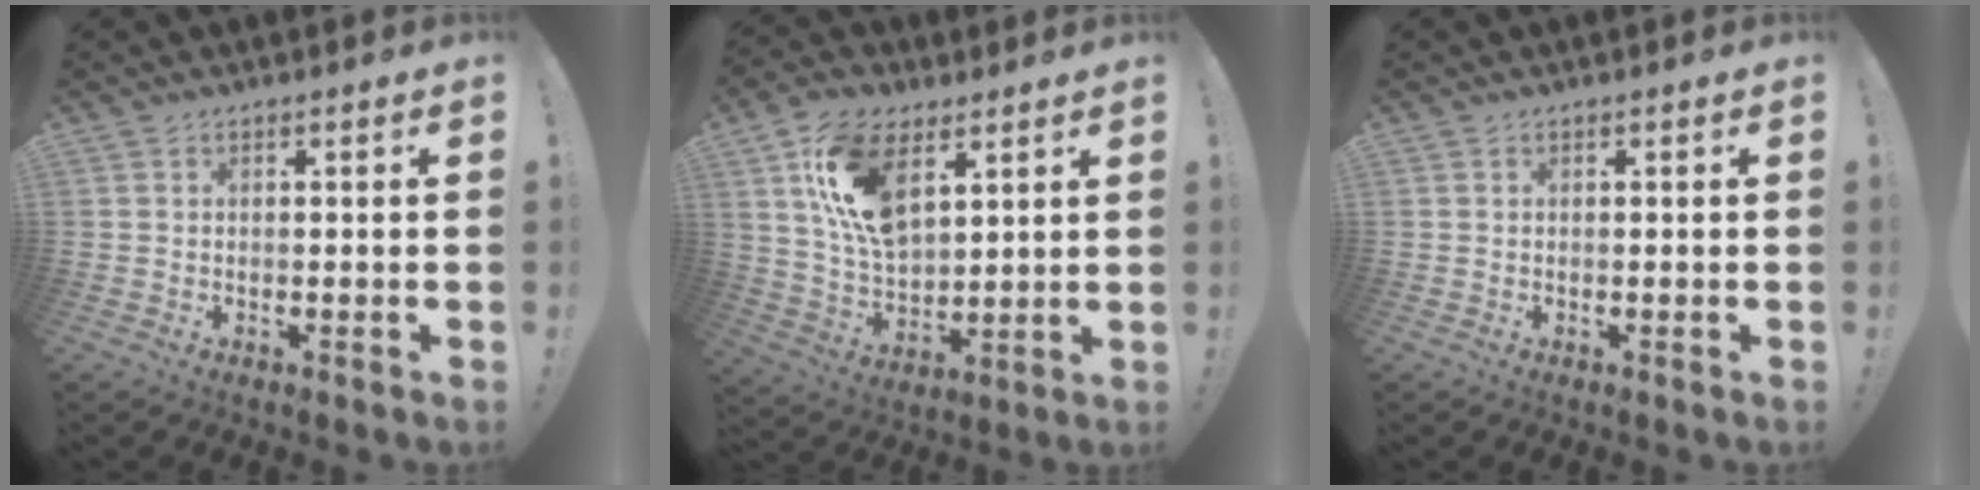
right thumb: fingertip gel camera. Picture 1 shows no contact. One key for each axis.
{"total": 16.7, "fx": 7.9, "fy": 9.8, "fz": 11.0, "tx": -0.218, "ty": -0.029, "tz": 0.145}
{"total": 0.0}